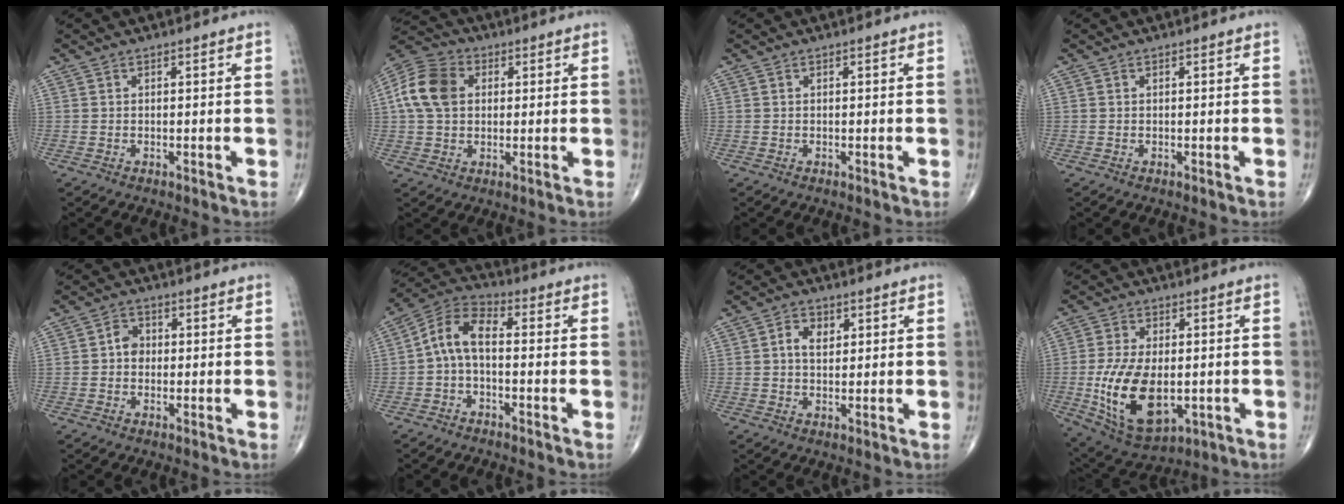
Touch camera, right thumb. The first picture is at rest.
{"total": 10.8, "force": [1.8, 8.0, 7.1], "torque": [-0.133, 0.018, 0.025]}
{"total": 0.0}
{"total": 0.0}
{"total": 2.9, "force": [-0.1, 2.4, 1.6], "torque": [-0.012, 0.008, -0.011]}
{"total": 7.6, "force": [-0.8, 4.0, 6.5], "torque": [-0.115, 0.032, -0.032]}
{"total": 3.7, "force": [1.0, 2.6, 2.5], "torque": [-0.030, 0.000, 0.013]}
{"total": 16.0, "force": [-2.5, 8.8, 13.1], "torque": [-0.235, -0.009, -0.025]}